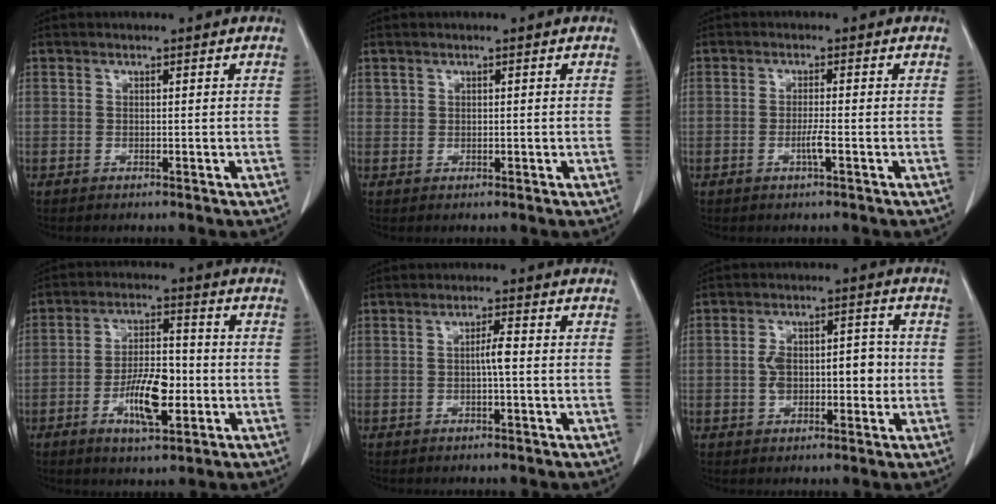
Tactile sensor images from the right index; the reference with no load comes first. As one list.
[{"total": 0.5, "force": [0.3, 0.4, 0.0], "torque": [0.008, 0.002, 0.006]}, {"total": 2.1, "force": [-0.8, -0.2, 1.9], "torque": [-0.040, -0.003, -0.016]}, {"total": 9.3, "force": [-2.8, 3.1, 8.3], "torque": [-0.156, 0.002, -0.046]}, {"total": 3.1, "force": [-0.2, 0.2, 3.1], "torque": [-0.056, 0.002, -0.004]}, {"total": 7.7, "force": [-0.5, 4.1, 6.5], "torque": [-0.113, 0.027, -0.004]}]